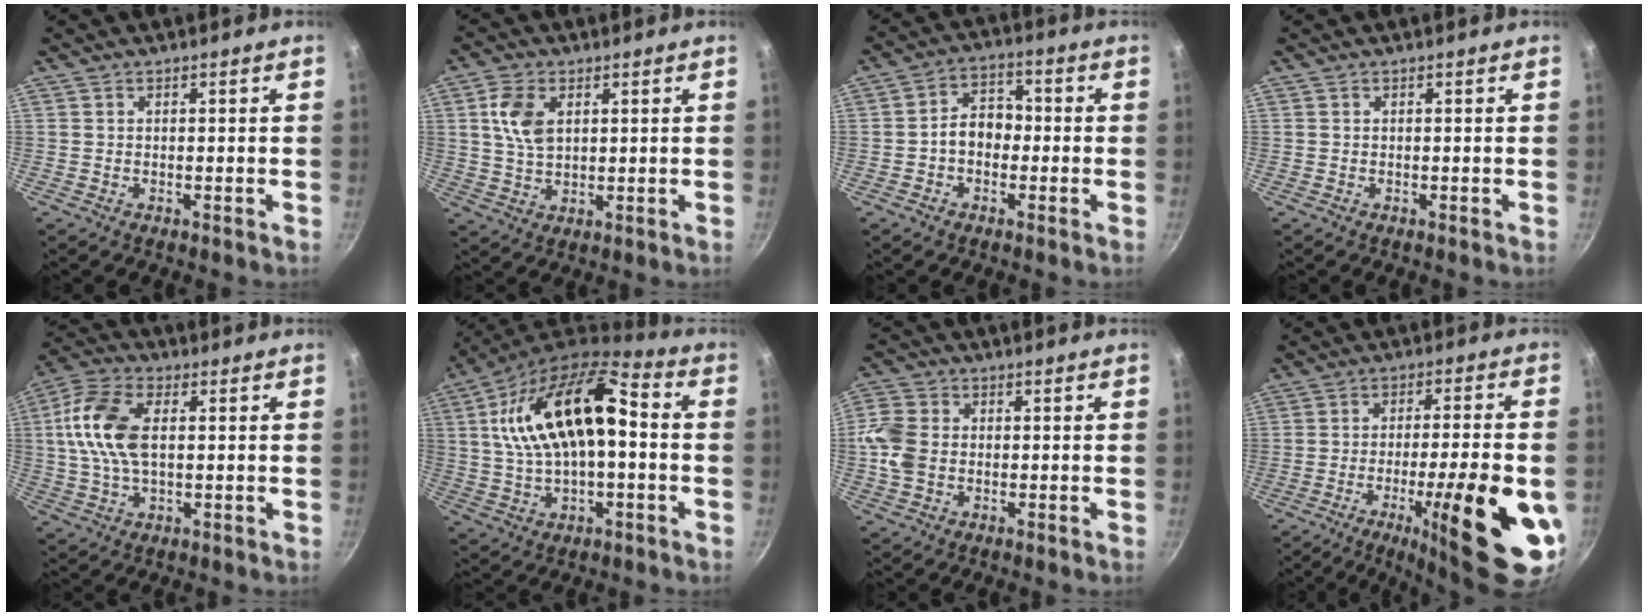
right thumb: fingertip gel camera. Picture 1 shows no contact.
{"total": 7.4, "force": [2.2, 4.6, 5.4], "torque": [-0.097, -0.004, 0.042]}
{"total": 6.6, "force": [-1.1, 5.0, 4.2], "torque": [-0.033, 0.027, -0.028]}
{"total": 0.0}
{"total": 12.9, "force": [1.6, 7.3, 10.5], "torque": [-0.204, 0.020, 0.017]}
{"total": 20.1, "force": [2.1, 9.8, 17.4], "torque": [-0.302, 0.034, 0.026]}
{"total": 7.5, "force": [-0.7, 5.9, 4.5], "torque": [-0.087, 0.007, -0.028]}
{"total": 21.4, "force": [-6.9, 4.4, 19.8], "torque": [-0.261, 0.015, -0.096]}